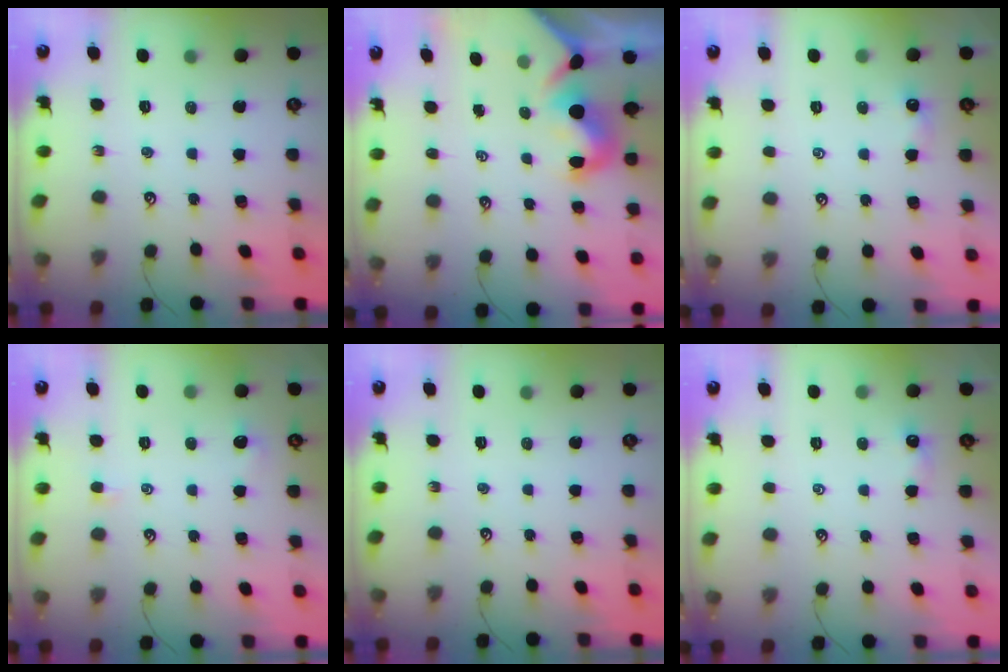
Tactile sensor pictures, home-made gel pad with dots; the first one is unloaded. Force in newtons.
{"total": 3.4, "press": 3.2, "slide": 0.9}
{"total": 1.9, "press": 1.9, "slide": 0.4}
{"total": 1.9, "press": 1.8, "slide": 0.4}
{"total": 0.0}
{"total": 1.9, "press": 1.9, "slide": 0.4}